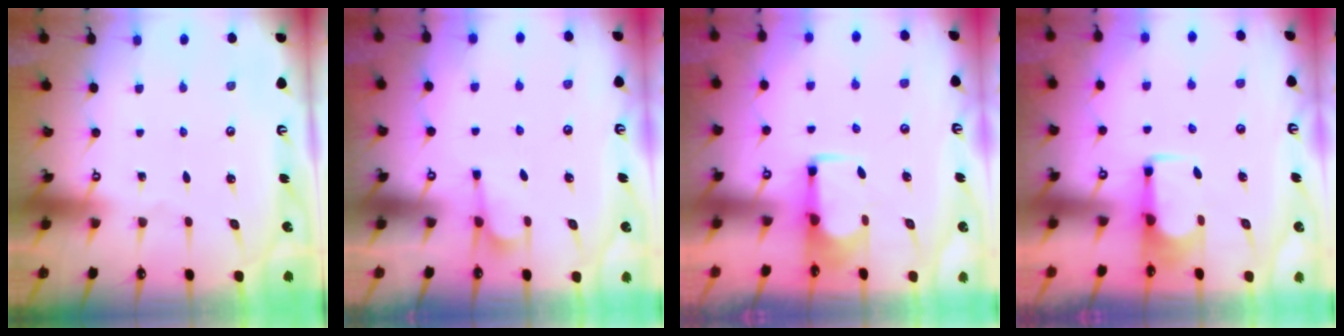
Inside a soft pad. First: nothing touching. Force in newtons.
{"total": 2.6, "press": 2.4, "slide": 1.0}
{"total": 1.7, "press": 1.6, "slide": 0.6}
{"total": 1.8, "press": 1.6, "slide": 0.7}